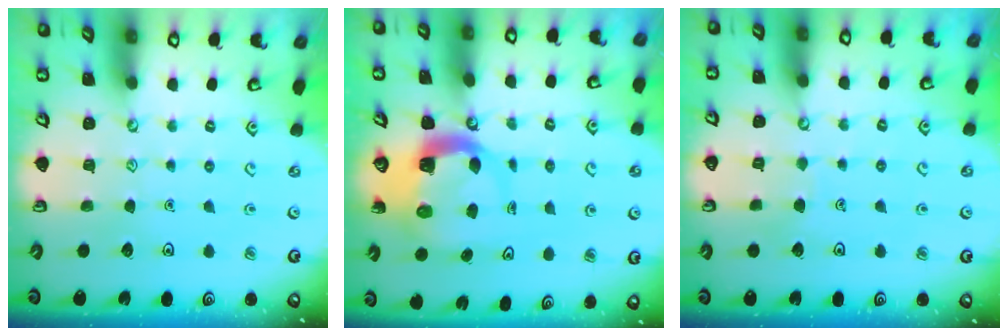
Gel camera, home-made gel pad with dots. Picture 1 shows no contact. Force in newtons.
{"total": 5.3, "press": 5.3, "slide": 0.8}
{"total": 3.1, "press": 3.0, "slide": 0.3}